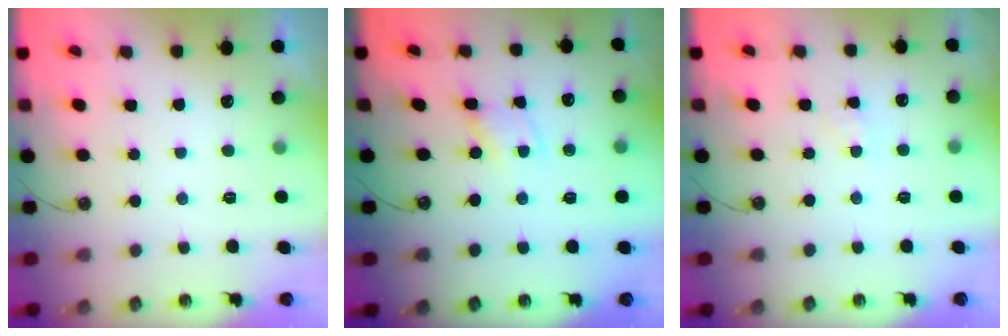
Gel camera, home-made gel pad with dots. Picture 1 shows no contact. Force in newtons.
{"total": 1.1, "press": 1.1, "slide": 0.2}
{"total": 1.9, "press": 1.9, "slide": 0.3}